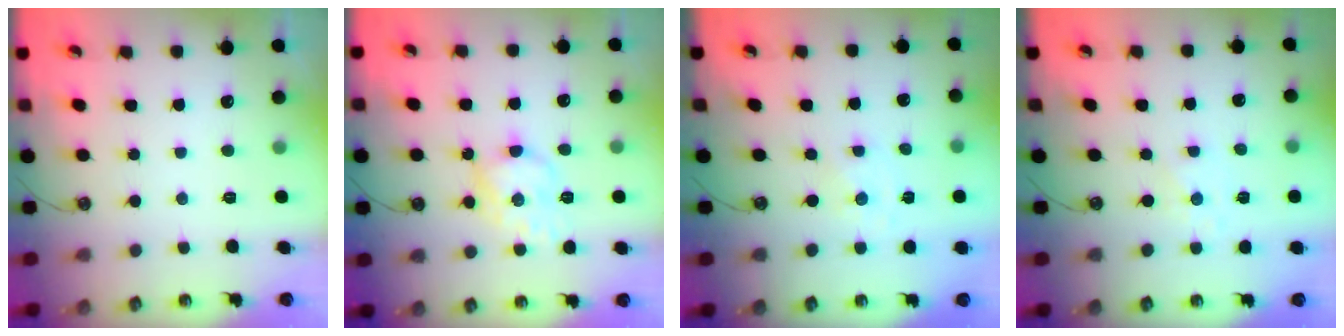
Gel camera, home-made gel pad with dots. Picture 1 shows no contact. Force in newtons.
{"total": 9.2, "press": 9.2, "slide": 0.2}
{"total": 0.0}
{"total": 2.2, "press": 2.1, "slide": 0.4}